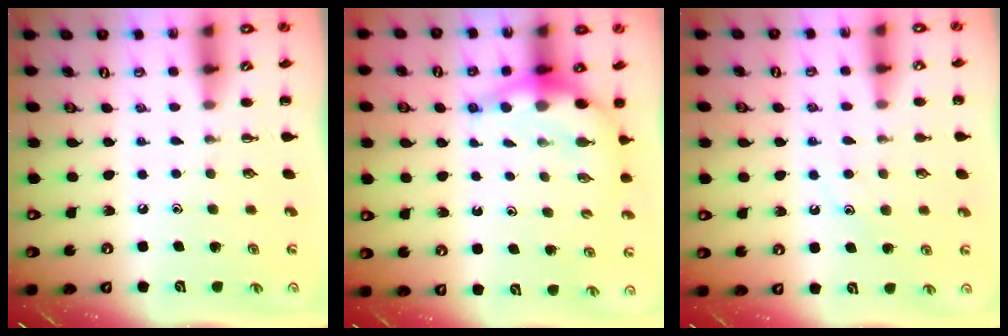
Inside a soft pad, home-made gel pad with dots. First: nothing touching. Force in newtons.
{"total": 7.4, "press": 7.3, "slide": 1.4}
{"total": 9.6, "press": 9.5, "slide": 1.4}